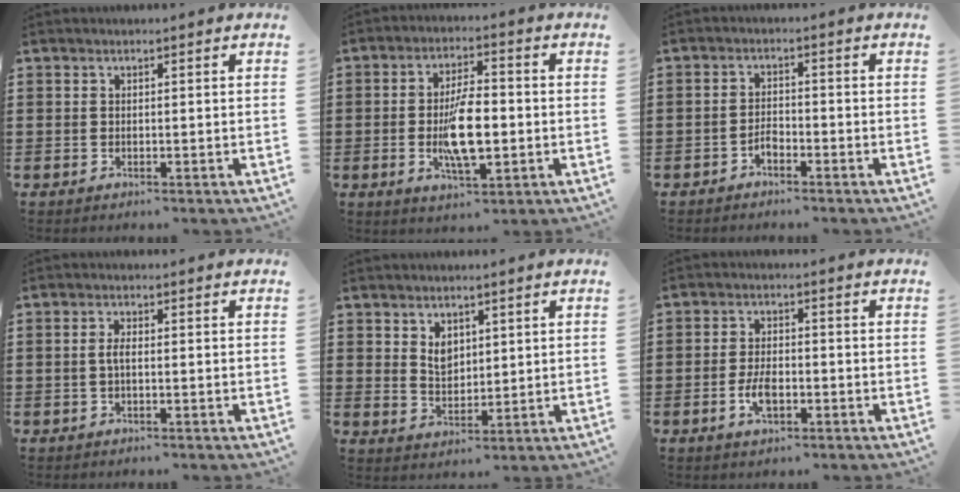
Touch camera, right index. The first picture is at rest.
{"total": 9.3, "force": [-1.2, 3.5, 8.5], "torque": [-0.179, -0.005, -0.026]}
{"total": 2.0, "force": [-1.5, 0.9, 1.0], "torque": [-0.024, 0.004, -0.031]}
{"total": 1.9, "force": [-0.4, 0.5, 1.8], "torque": [-0.040, -0.003, -0.011]}
{"total": 3.3, "force": [1.7, 2.3, 1.8], "torque": [-0.034, 0.005, 0.028]}
{"total": 4.1, "force": [-1.4, 2.0, 3.3], "torque": [-0.079, -0.003, -0.031]}